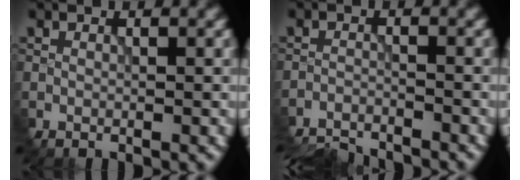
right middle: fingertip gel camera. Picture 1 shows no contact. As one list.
[{"total": 6.5, "force": [-6.5, 0.6, 0.3], "torque": [-0.008, -0.006, -0.097]}]